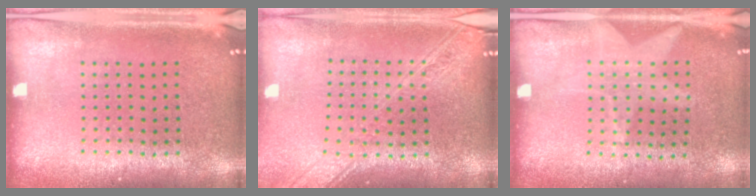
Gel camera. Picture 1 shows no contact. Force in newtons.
{"total": 2.3, "press": 1.9, "slide": 1.3}
{"total": 1.1, "press": 1.0, "slide": 0.5}